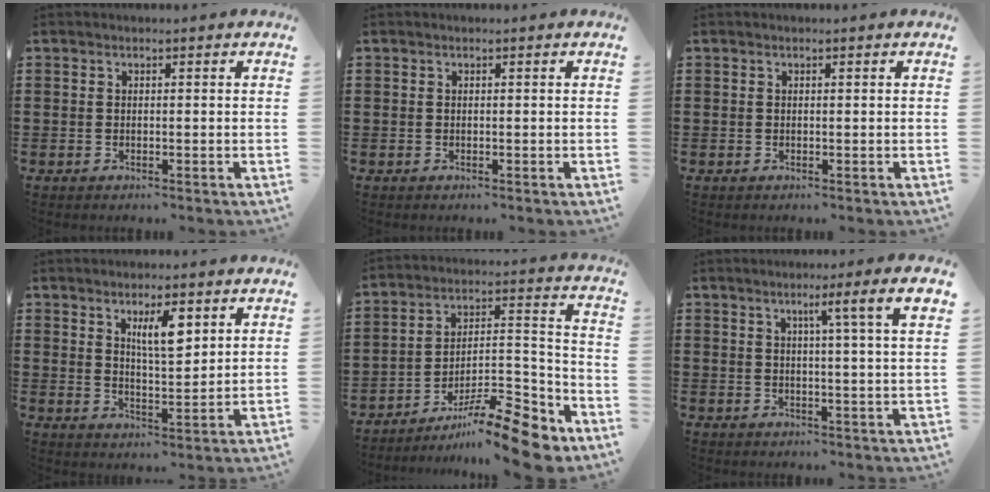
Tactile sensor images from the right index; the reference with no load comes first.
{"total": 0.0}
{"total": 0.0}
{"total": 5.8, "force": [2.9, 1.8, 4.7], "torque": [-0.083, 0.000, 0.045]}
{"total": 13.6, "force": [-10.5, 2.7, 8.1], "torque": [-0.104, 0.043, -0.187]}
{"total": 5.0, "force": [2.2, -0.7, 4.4], "torque": [-0.073, -0.010, 0.029]}